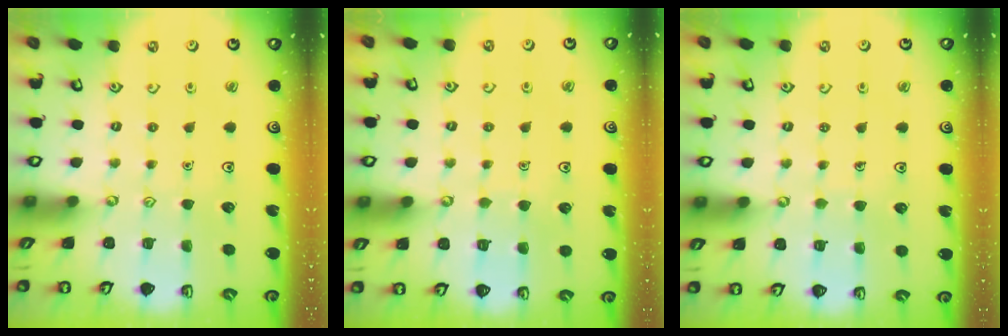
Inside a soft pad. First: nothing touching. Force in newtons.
{"total": 3.5, "press": 3.5, "slide": 0.2}
{"total": 3.8, "press": 3.8, "slide": 0.3}